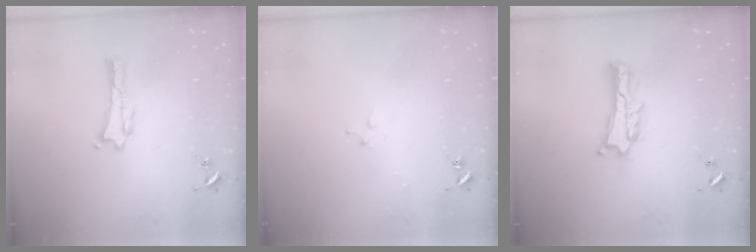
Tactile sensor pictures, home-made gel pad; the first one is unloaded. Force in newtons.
{"total": 2.5, "press": 2.5, "slide": 0.3}
{"total": 2.0, "press": 2.0, "slide": 0.3}